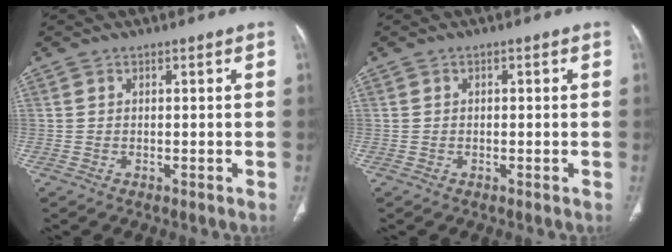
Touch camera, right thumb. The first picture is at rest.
{"total": 0.6, "force": [0.1, 0.3, 0.5], "torque": [-0.008, 0.000, 0.002]}